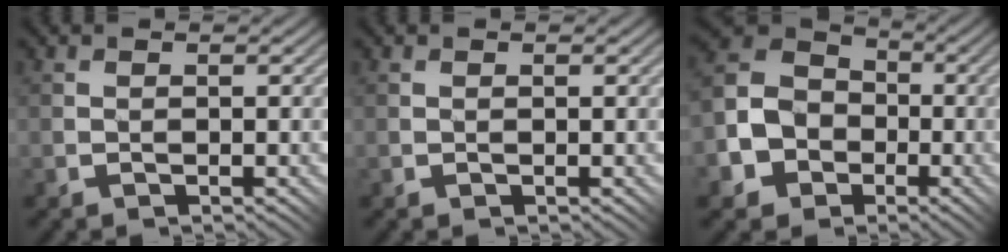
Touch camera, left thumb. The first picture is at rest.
{"total": 0.0}
{"total": 8.5, "force": [-2.7, 7.3, 3.5], "torque": [-0.094, -0.022, -0.070]}